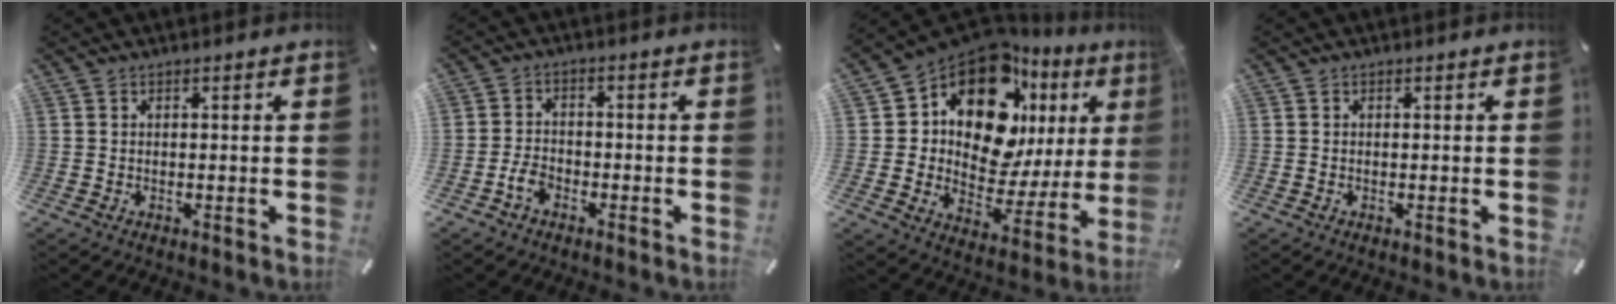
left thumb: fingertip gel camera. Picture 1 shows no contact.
{"total": 4.2, "force": [-2.3, 3.2, 1.7], "torque": [-0.033, 0.011, -0.043]}
{"total": 18.4, "force": [9.2, 11.1, 11.4], "torque": [-0.190, -0.082, 0.153]}
{"total": 0.0}